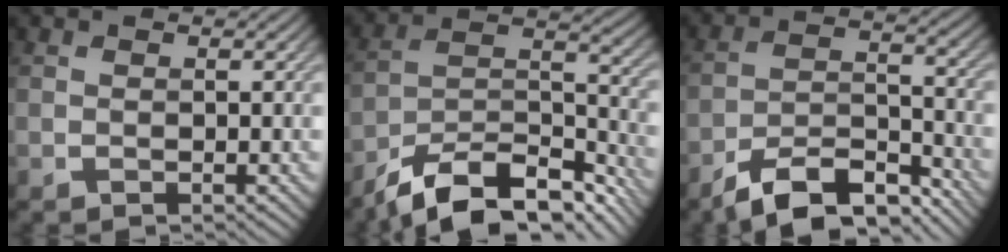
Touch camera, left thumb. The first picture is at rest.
{"total": 13.5, "force": [-10.5, 4.4, 7.2], "torque": [-0.143, -0.011, -0.183]}
{"total": 10.5, "force": [-8.6, 3.1, 5.3], "torque": [-0.089, -0.001, -0.158]}